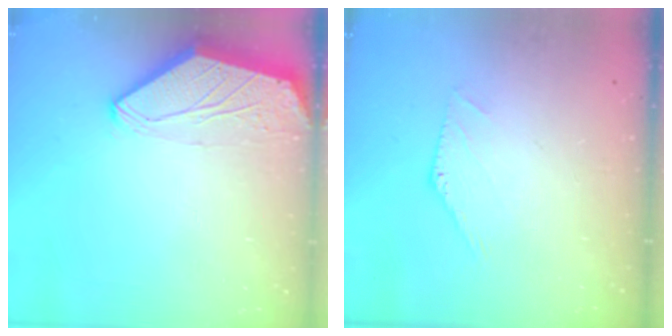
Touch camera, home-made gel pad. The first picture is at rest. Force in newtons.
{"total": 0.8, "press": 0.8, "slide": 0.1}